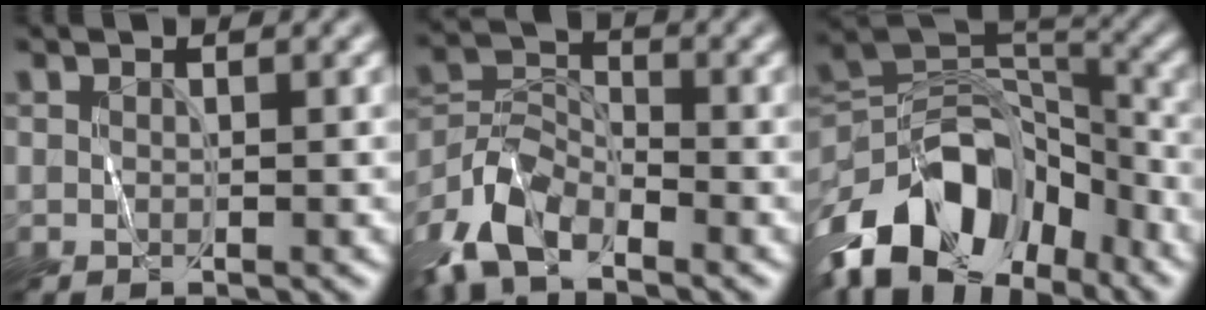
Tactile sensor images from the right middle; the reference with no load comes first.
{"total": 6.6, "force": [-5.1, 2.6, 3.3], "torque": [-0.071, 0.004, -0.113]}
{"total": 13.6, "force": [-8.3, 7.5, 7.7], "torque": [-0.146, 0.017, -0.155]}